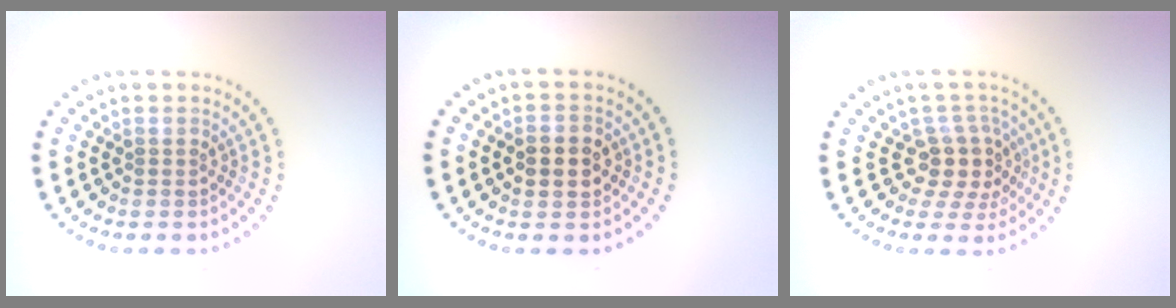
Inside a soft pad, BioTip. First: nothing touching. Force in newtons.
{"total": 3.6, "press": 3.6, "slide": 0.2}
{"total": 3.6, "press": 2.8, "slide": 2.2}